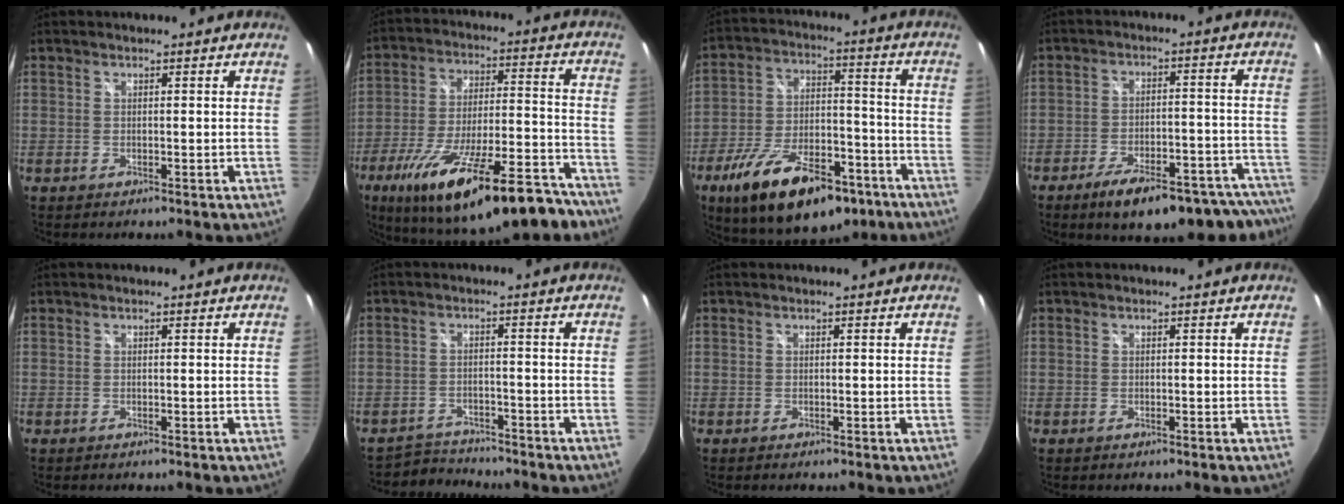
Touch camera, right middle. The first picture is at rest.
{"total": 27.7, "force": [-19.6, 7.6, 18.0], "torque": [-0.302, -0.041, -0.281]}
{"total": 21.8, "force": [-13.3, 9.7, 14.3], "torque": [-0.256, -0.014, -0.199]}
{"total": 20.3, "force": [-16.7, 5.8, 10.0], "torque": [-0.146, 0.003, -0.210]}
{"total": 0.0}
{"total": 4.6, "force": [-4.5, 1.0, -0.4], "torque": [-0.008, 0.006, -0.079]}
{"total": 0.0}
{"total": 0.0}